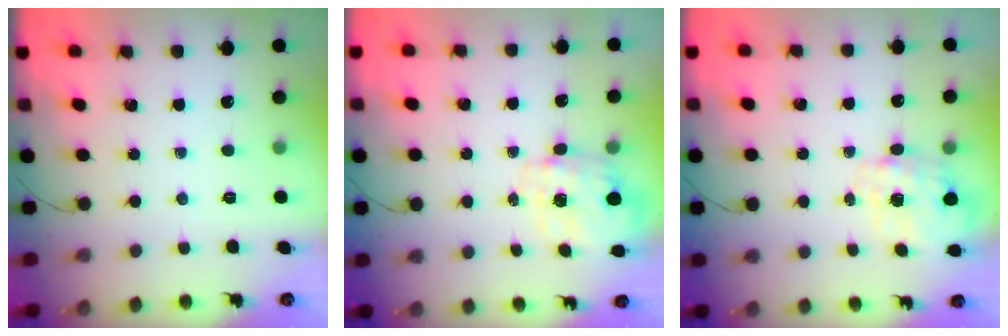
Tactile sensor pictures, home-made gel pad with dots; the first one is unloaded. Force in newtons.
{"total": 2.7, "press": 2.6, "slide": 0.9}
{"total": 3.8, "press": 3.7, "slide": 0.9}